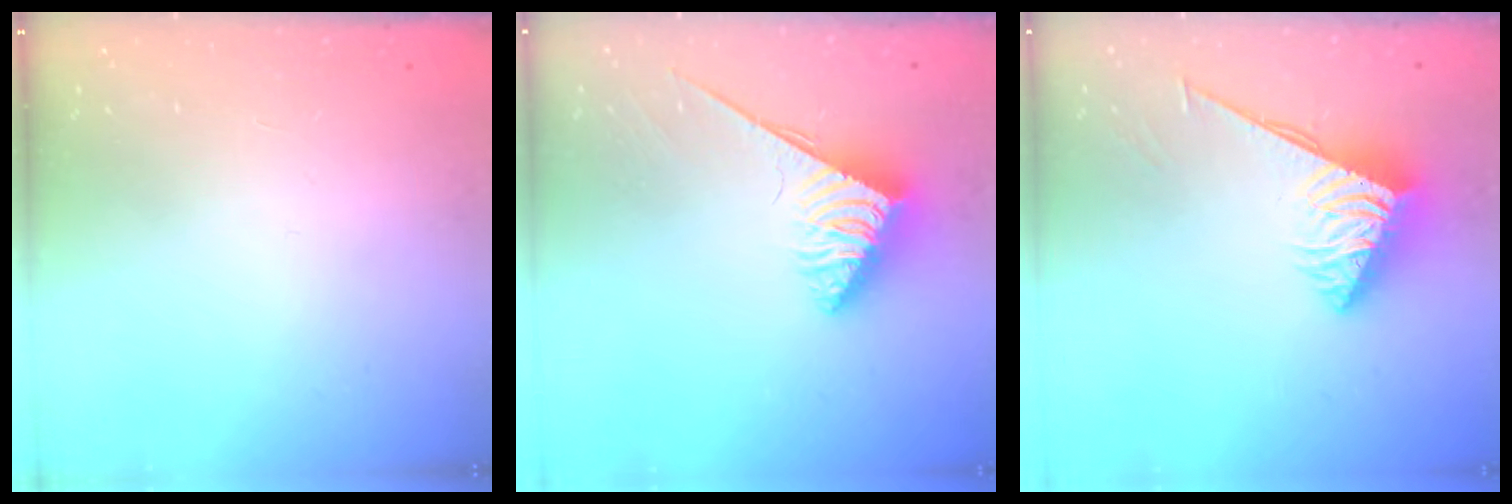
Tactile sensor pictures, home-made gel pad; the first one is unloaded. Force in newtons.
{"total": 3.9, "press": 3.8, "slide": 0.6}
{"total": 3.8, "press": 3.8, "slide": 0.4}